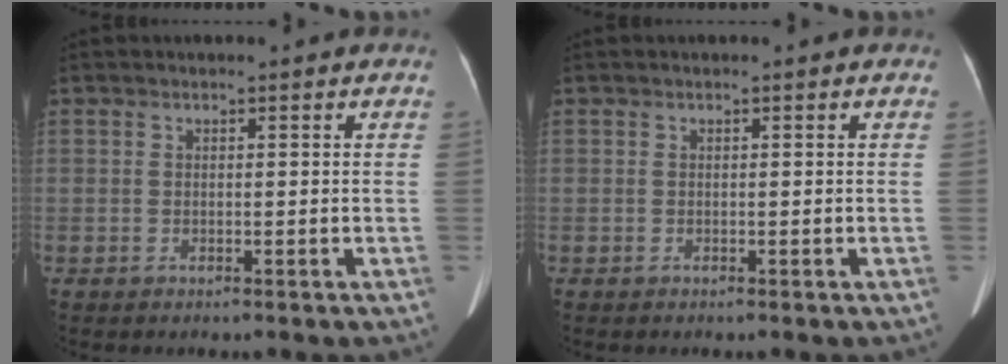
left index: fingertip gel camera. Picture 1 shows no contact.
{"total": 0.0}